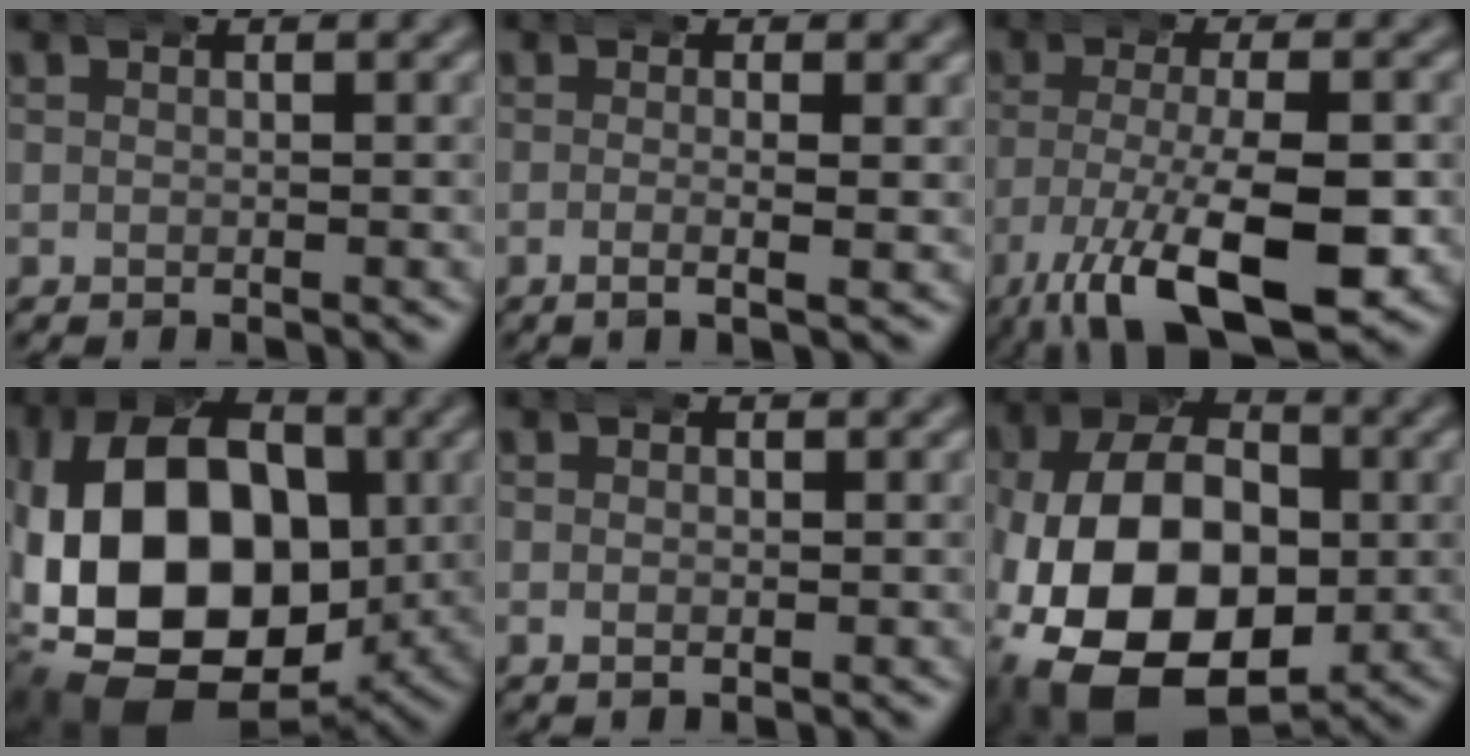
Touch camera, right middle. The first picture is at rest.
{"total": 1.9, "force": [-0.6, -0.1, 1.8], "torque": [-0.039, -0.010, -0.008]}
{"total": 10.7, "force": [-5.6, 3.7, 8.4], "torque": [-0.153, -0.035, -0.068]}
{"total": 19.8, "force": [-2.6, 13.2, 14.6], "torque": [-0.276, -0.056, -0.015]}
{"total": 0.9, "force": [0.0, 0.6, 0.7], "torque": [-0.017, -0.005, 0.003]}
{"total": 15.7, "force": [-3.9, 10.1, 11.3], "torque": [-0.220, -0.050, -0.042]}